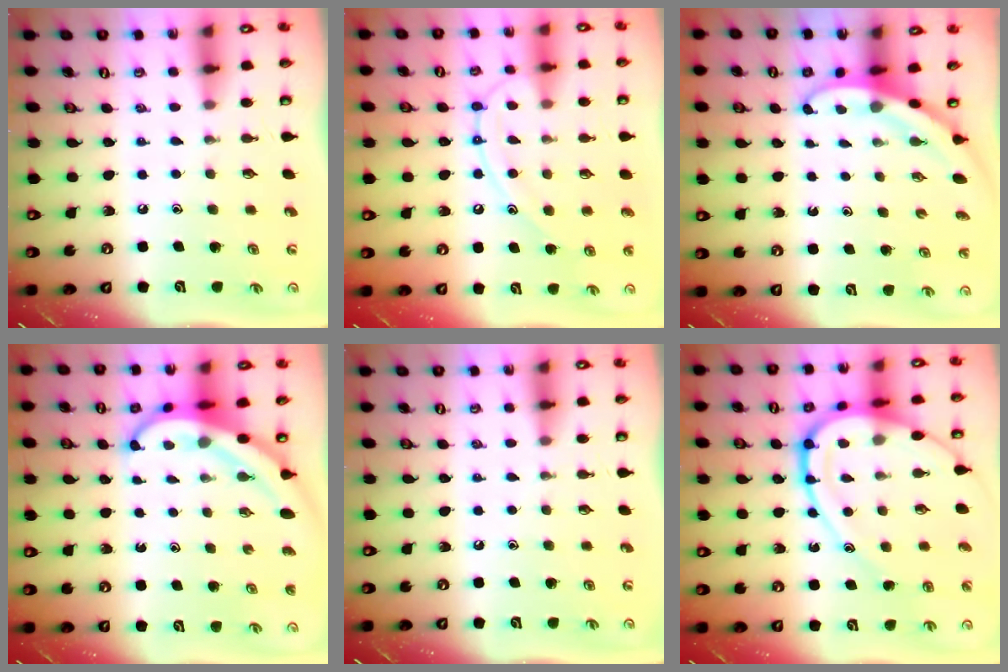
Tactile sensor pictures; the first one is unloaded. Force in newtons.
{"total": 13.0, "press": 13.0, "slide": 1.2}
{"total": 3.2, "press": 3.2, "slide": 0.2}
{"total": 7.7, "press": 7.6, "slide": 0.8}
{"total": 0.0}
{"total": 18.0, "press": 18.0, "slide": 1.6}